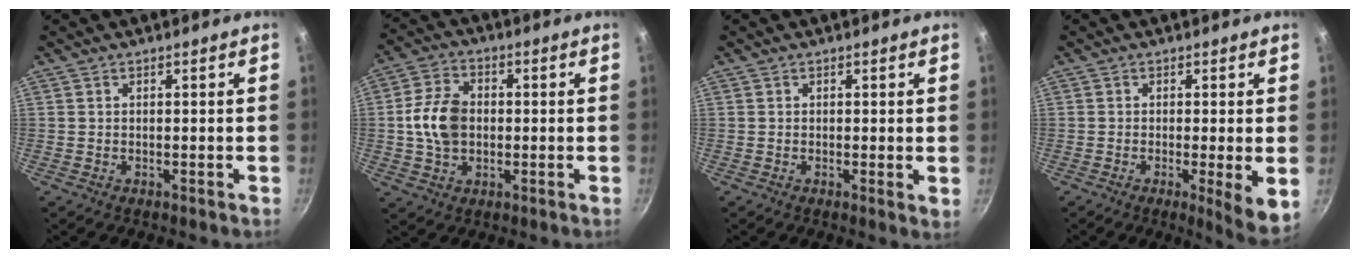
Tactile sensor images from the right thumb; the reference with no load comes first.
{"total": 9.8, "force": [-0.1, 7.0, 6.8], "torque": [-0.115, 0.019, -0.009]}
{"total": 1.6, "force": [0.1, 0.4, 1.5], "torque": [-0.021, -0.007, -0.003]}
{"total": 6.7, "force": [-1.1, 1.0, 6.5], "torque": [-0.090, -0.014, -0.014]}